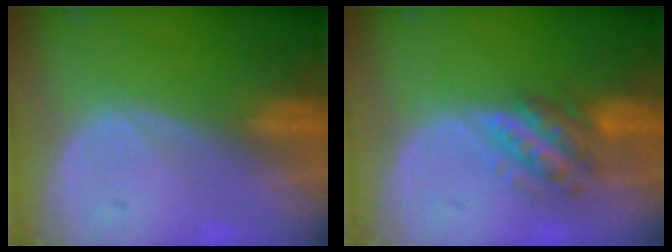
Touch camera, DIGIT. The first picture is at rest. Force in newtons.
{"total": 5.9, "press": 5.5, "slide": 2.2}